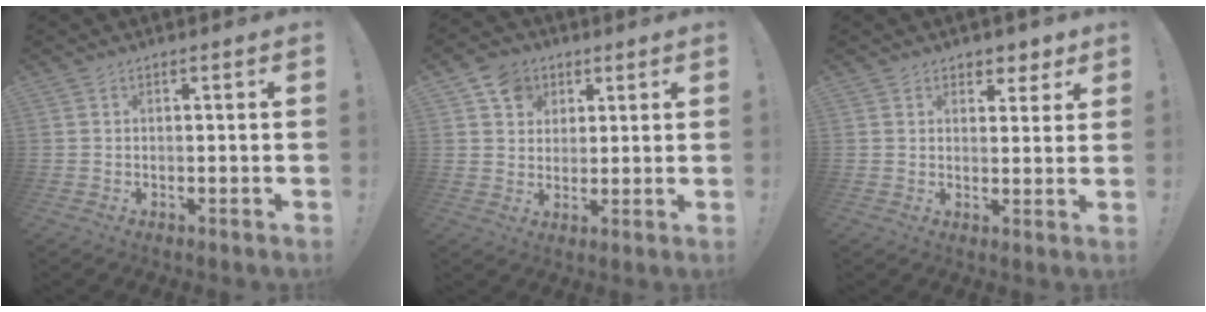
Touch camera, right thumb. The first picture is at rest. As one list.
[{"total": 8.5, "force": [3.9, 7.2, 2.3], "torque": [-0.027, -0.020, 0.079]}, {"total": 4.4, "force": [3.1, 3.0, 0.8], "torque": [0.002, -0.023, 0.055]}]